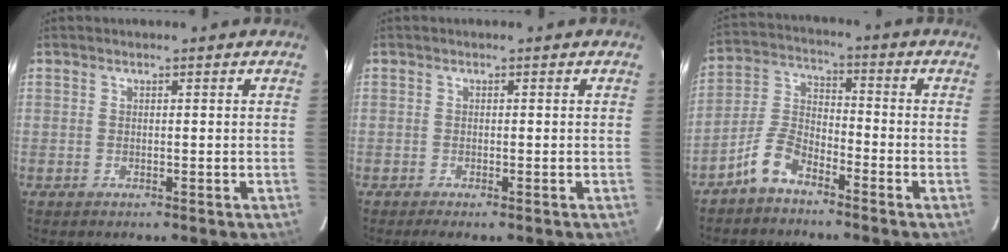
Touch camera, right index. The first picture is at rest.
{"total": 2.1, "force": [-1.6, 0.4, 1.3], "torque": [-0.016, -0.005, -0.020]}
{"total": 6.7, "force": [-4.9, 3.1, 3.3], "torque": [-0.082, 0.010, -0.100]}